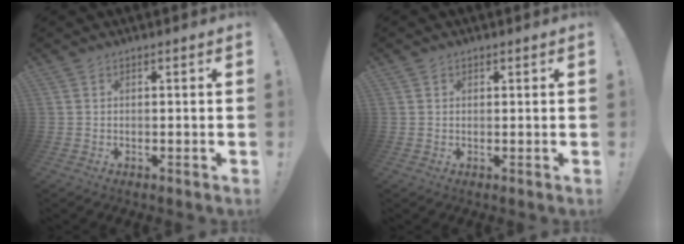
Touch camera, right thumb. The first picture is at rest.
{"total": 0.8, "force": [0.4, 0.7, 0.0], "torque": [0.005, -0.001, 0.006]}